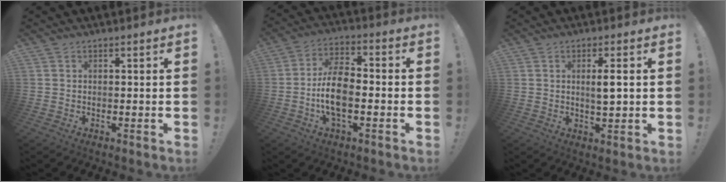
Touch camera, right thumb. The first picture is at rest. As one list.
[{"total": 11.6, "force": [-2.8, 5.9, 9.6], "torque": [-0.194, 0.009, -0.050]}, {"total": 4.2, "force": [0.8, 0.8, 4.0], "torque": [-0.054, -0.012, 0.008]}]